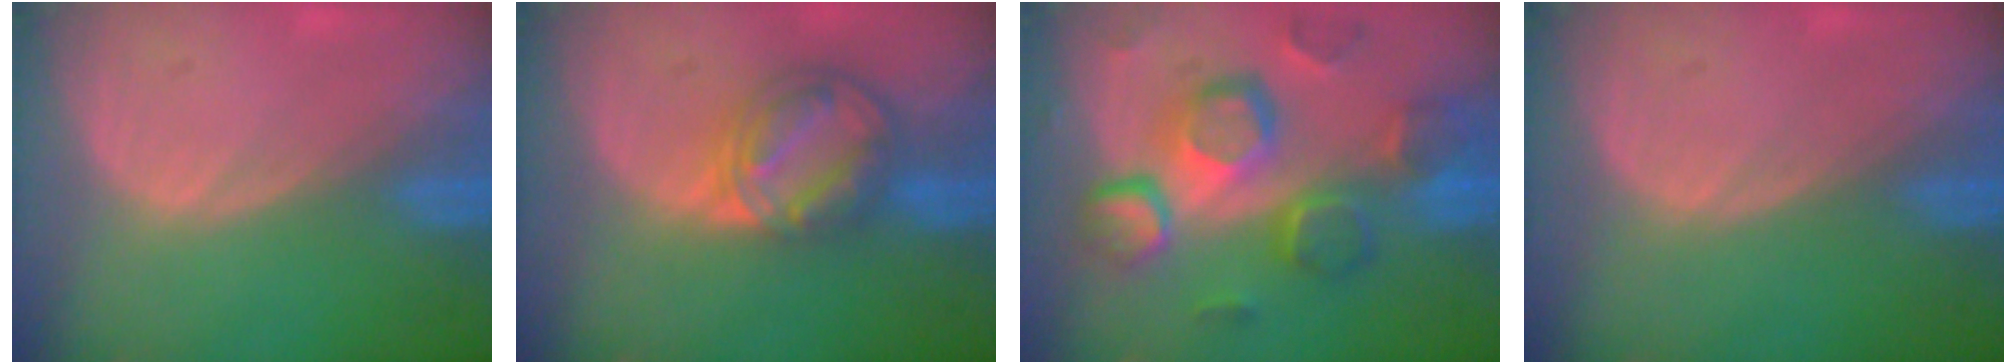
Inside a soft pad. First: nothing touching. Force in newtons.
{"total": 8.0, "press": 6.8, "slide": 4.2}
{"total": 12.2, "press": 10.7, "slide": 6.0}
{"total": 0.0}